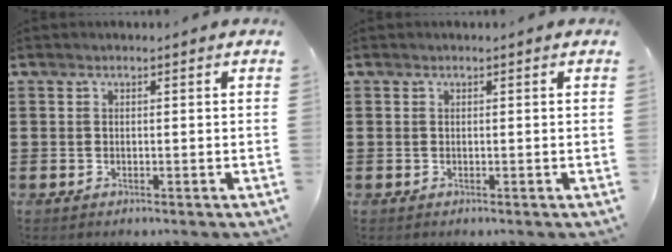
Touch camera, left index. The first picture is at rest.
{"total": 0.0}